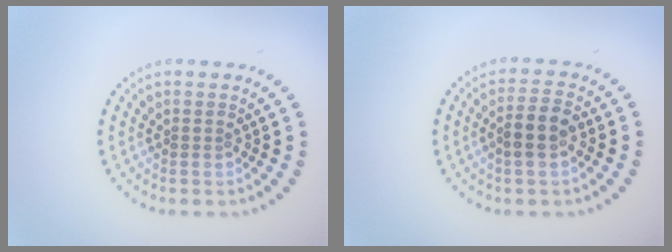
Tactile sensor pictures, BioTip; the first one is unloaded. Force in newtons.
{"total": 2.8, "press": 2.6, "slide": 0.8}